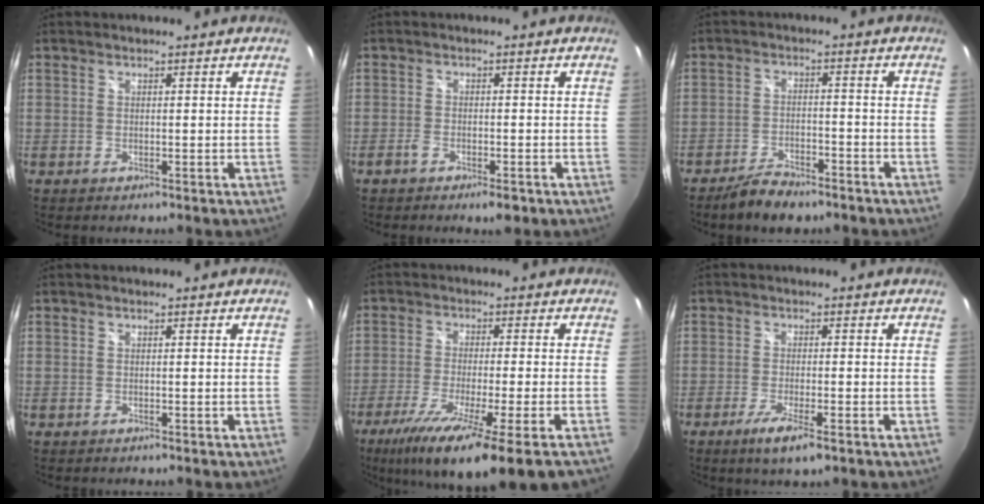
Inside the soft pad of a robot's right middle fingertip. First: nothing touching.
{"total": 3.9, "force": [-2.7, 1.5, 2.4], "torque": [-0.059, -0.004, -0.050]}
{"total": 7.1, "force": [-5.7, 2.4, 3.5], "torque": [-0.086, -0.006, -0.096]}
{"total": 0.0}
{"total": 15.3, "force": [-10.1, -0.3, 11.5], "torque": [-0.220, -0.069, -0.167]}
{"total": 5.6, "force": [-3.2, 0.8, 4.5], "torque": [-0.098, -0.018, -0.058]}